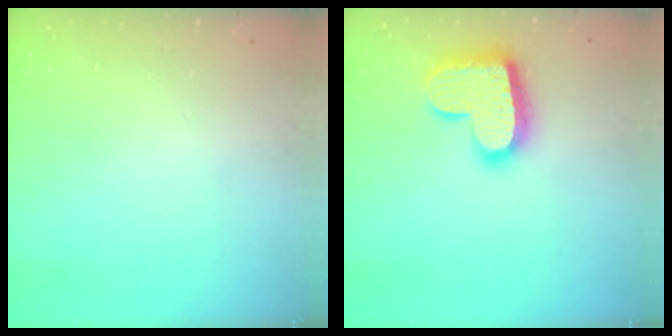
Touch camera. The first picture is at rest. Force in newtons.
{"total": 16.3, "press": 16.3, "slide": 1.3}